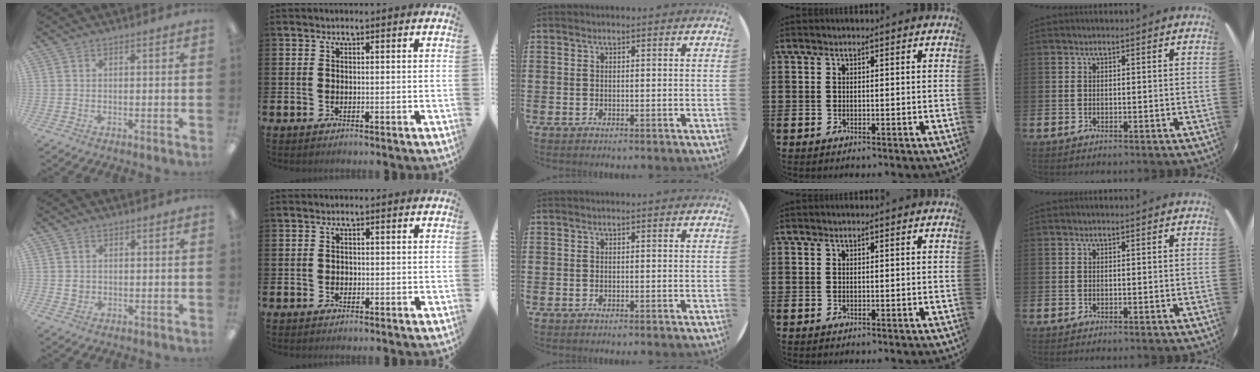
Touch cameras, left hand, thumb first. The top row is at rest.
{"thumb": {"total": 1.8, "force": [0.3, 1.7, 0.7], "torque": [-0.006, 0.002, 0.001]}, "index": {"total": 0.7, "force": [-0.1, 0.7, 0.2], "torque": [-0.003, 0.005, -0.004]}}